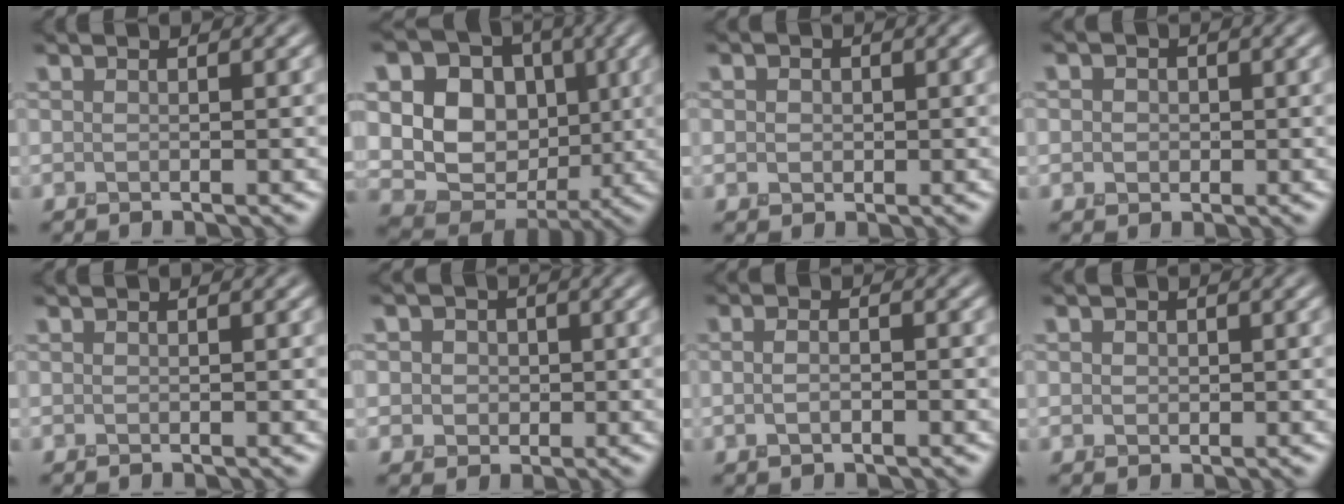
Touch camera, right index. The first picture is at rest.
{"total": 13.8, "force": [1.7, 11.5, 7.4], "torque": [-0.168, 0.036, 0.021]}
{"total": 1.6, "force": [0.1, 1.5, 0.7], "torque": [-0.013, 0.005, -0.004]}
{"total": 2.0, "force": [0.0, 1.8, 0.9], "torque": [-0.010, 0.005, -0.010]}
{"total": 0.0}
{"total": 3.4, "force": [0.6, 3.1, 1.3], "torque": [-0.015, 0.012, -0.001]}
{"total": 1.7, "force": [-0.6, 0.9, 1.3], "torque": [-0.027, -0.001, -0.010]}
{"total": 1.3, "force": [0.1, 1.2, 0.5], "torque": [-0.008, 0.001, -0.002]}